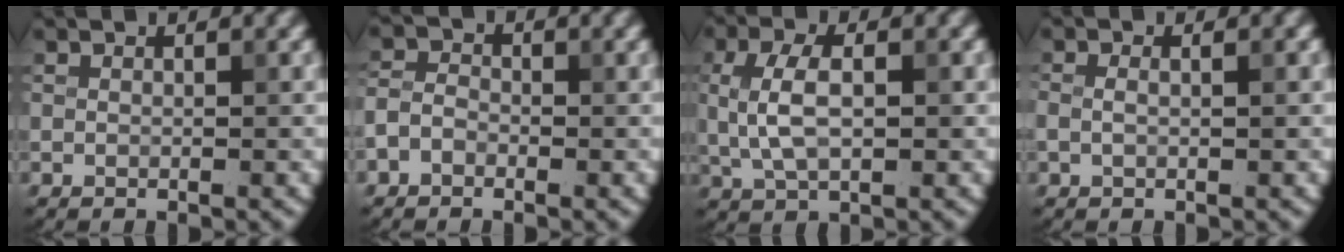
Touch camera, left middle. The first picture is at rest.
{"total": 1.9, "force": [-1.1, 1.3, 0.8], "torque": [-0.014, 0.006, -0.030]}
{"total": 4.5, "force": [0.2, 2.0, 4.0], "torque": [-0.084, 0.005, 0.005]}
{"total": 1.9, "force": [0.5, 0.9, 1.5], "torque": [-0.014, -0.002, -0.008]}